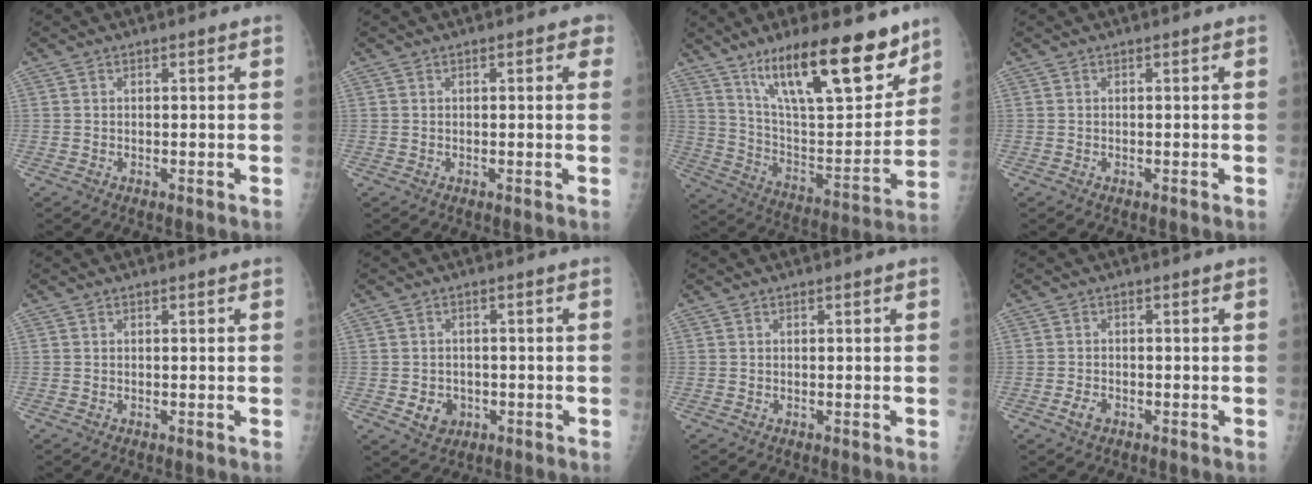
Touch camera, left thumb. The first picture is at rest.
{"total": 2.2, "force": [0.9, 1.2, 1.6], "torque": [-0.003, 0.001, 0.006]}
{"total": 24.2, "force": [15.8, 7.4, 16.8], "torque": [-0.228, -0.070, 0.267]}
{"total": 0.0}
{"total": 0.0}
{"total": 4.3, "force": [-1.1, 3.8, 1.9], "torque": [-0.012, 0.004, -0.009]}
{"total": 0.0}
{"total": 2.3, "force": [-1.2, 1.5, 1.3], "torque": [-0.024, 0.003, -0.021]}